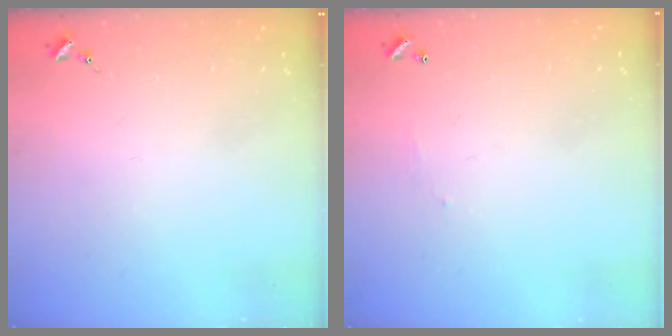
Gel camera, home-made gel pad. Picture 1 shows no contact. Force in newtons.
{"total": 3.7, "press": 3.7, "slide": 0.2}